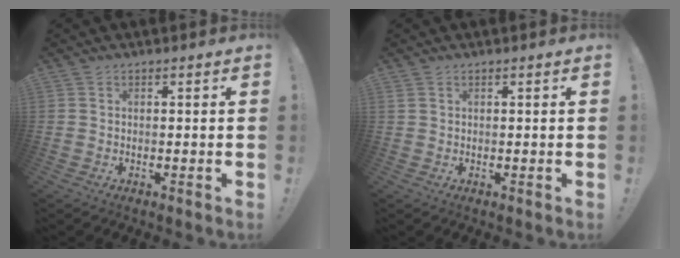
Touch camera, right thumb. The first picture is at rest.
{"total": 0.7, "force": [0.4, 0.3, 0.4], "torque": [-0.012, 0.001, 0.008]}